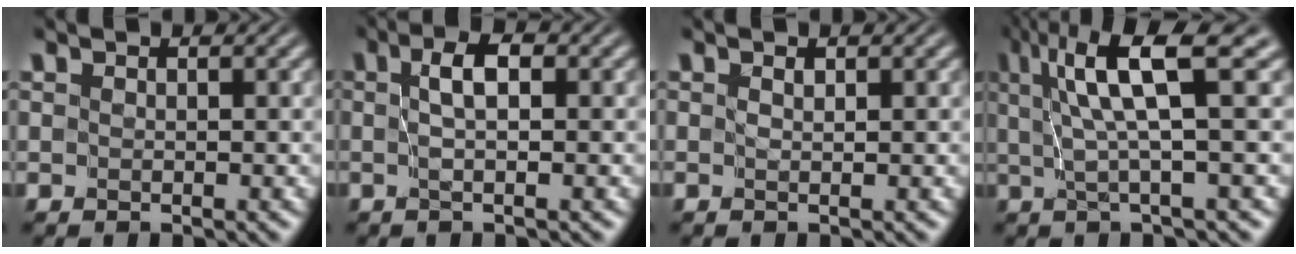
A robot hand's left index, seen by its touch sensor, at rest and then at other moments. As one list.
[{"total": 2.3, "force": [0.2, 0.1, 2.3], "torque": [-0.040, 0.007, 0.001]}, {"total": 0.0}, {"total": 6.5, "force": [2.2, 0.6, 6.1], "torque": [-0.105, 0.009, 0.040]}]